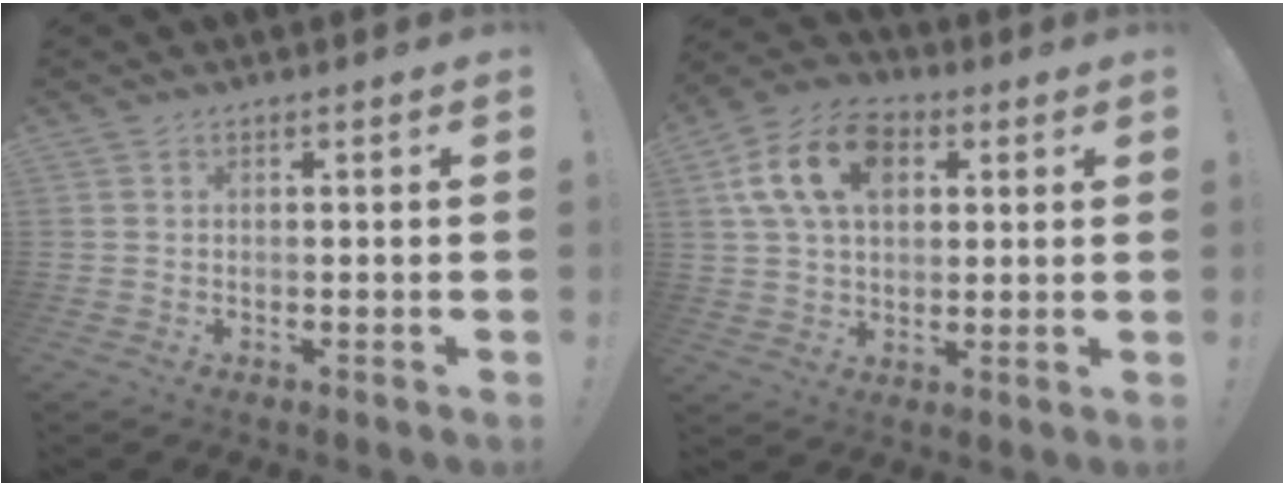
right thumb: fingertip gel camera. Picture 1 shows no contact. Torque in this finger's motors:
{"motor_torque": [0.37, 0.48, 0.86, 0.46, 0.21]}